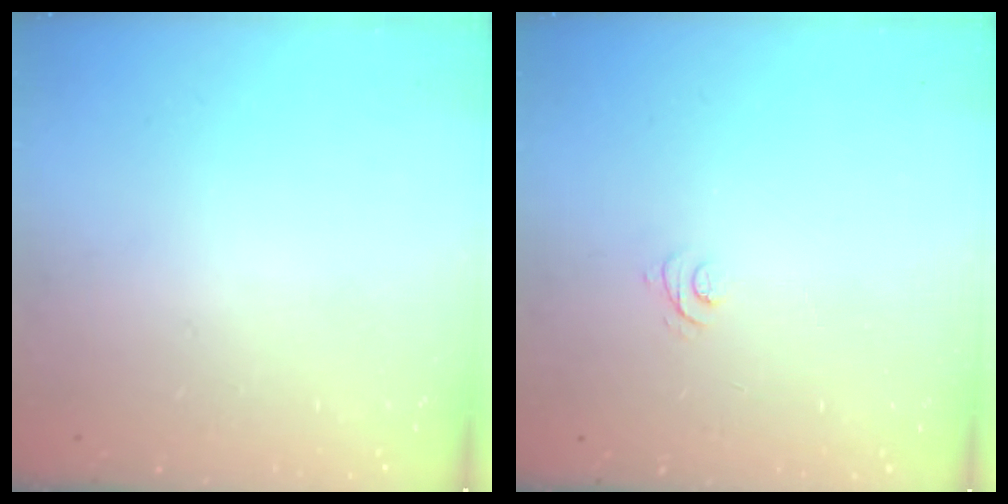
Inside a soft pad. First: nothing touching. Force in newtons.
{"total": 4.0, "press": 4.0, "slide": 0.3}